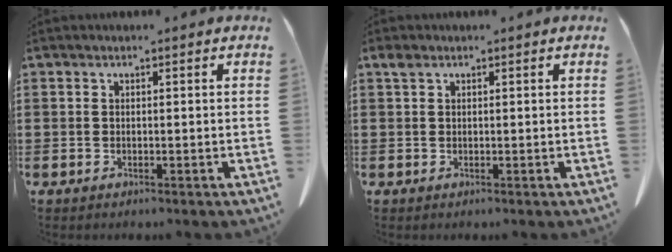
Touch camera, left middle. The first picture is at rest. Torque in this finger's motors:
{"motor_torque": [-0.16, 0.49, -0.58, -0.17]}